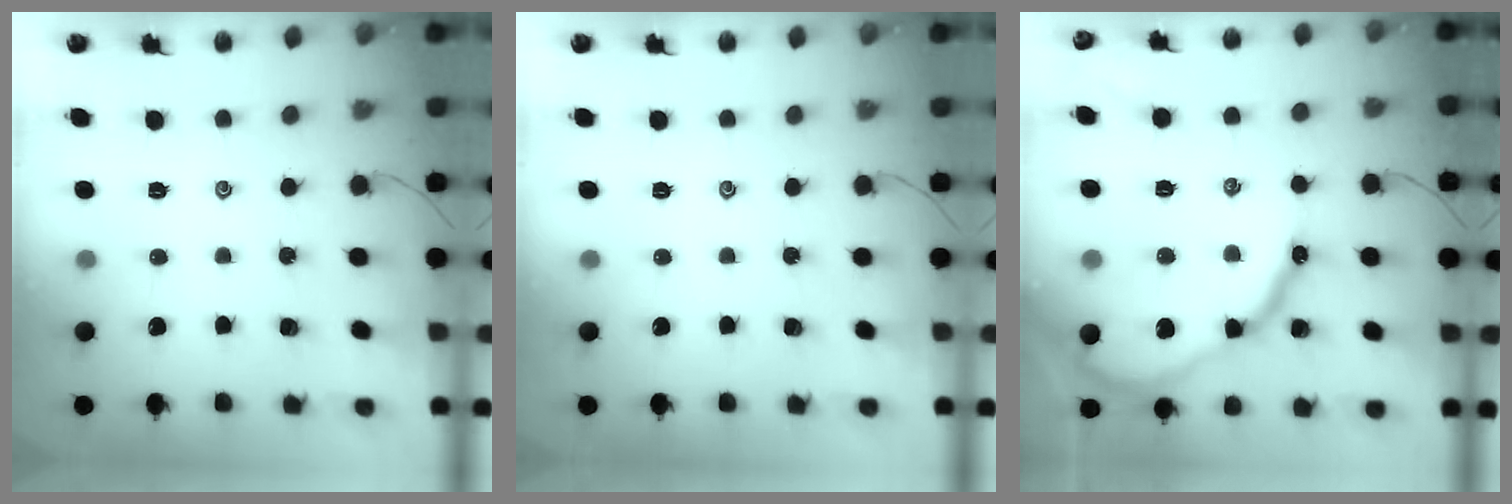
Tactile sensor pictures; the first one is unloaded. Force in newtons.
{"total": 0.0}
{"total": 16.1, "press": 16.0, "slide": 1.2}